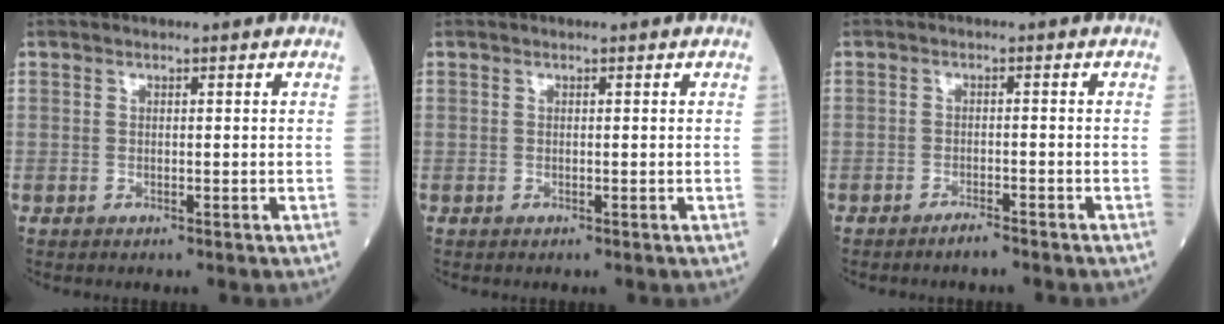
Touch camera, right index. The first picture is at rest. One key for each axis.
{"total": 0.0}
{"total": 2.0, "fx": -1.8, "fy": 0.1, "fz": 0.9, "tx": -0.019, "ty": -0.002, "tz": -0.029}